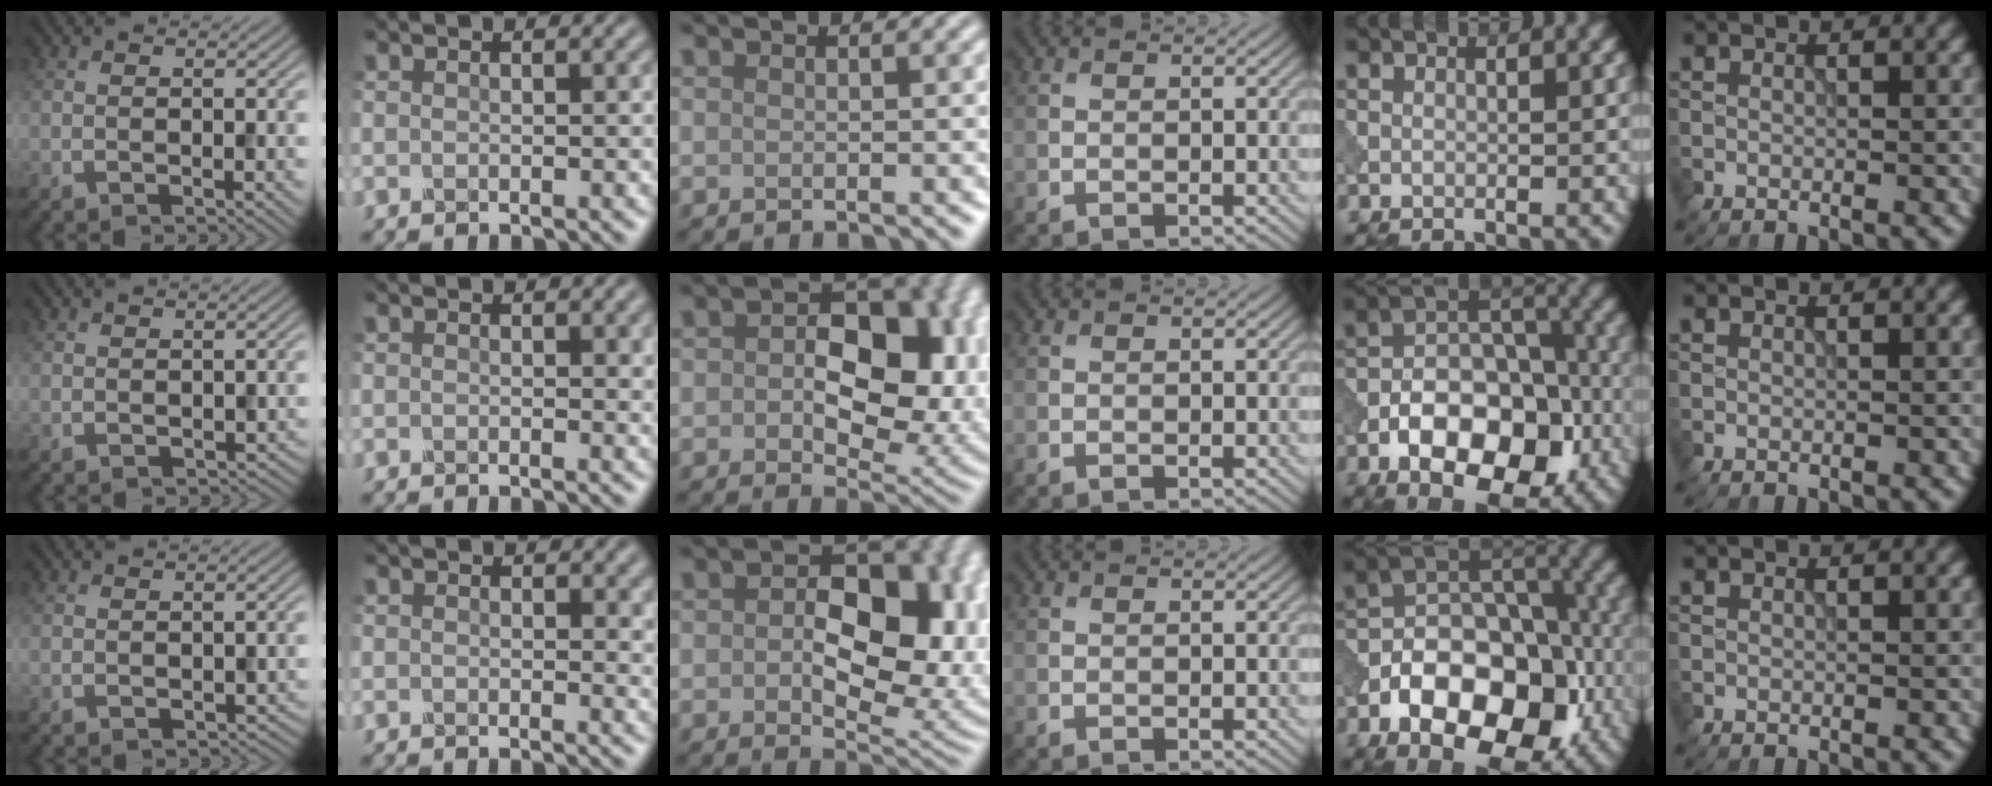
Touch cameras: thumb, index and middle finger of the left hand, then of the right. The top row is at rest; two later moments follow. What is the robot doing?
{"motion": "dispense", "object": "dispenser bottle"}